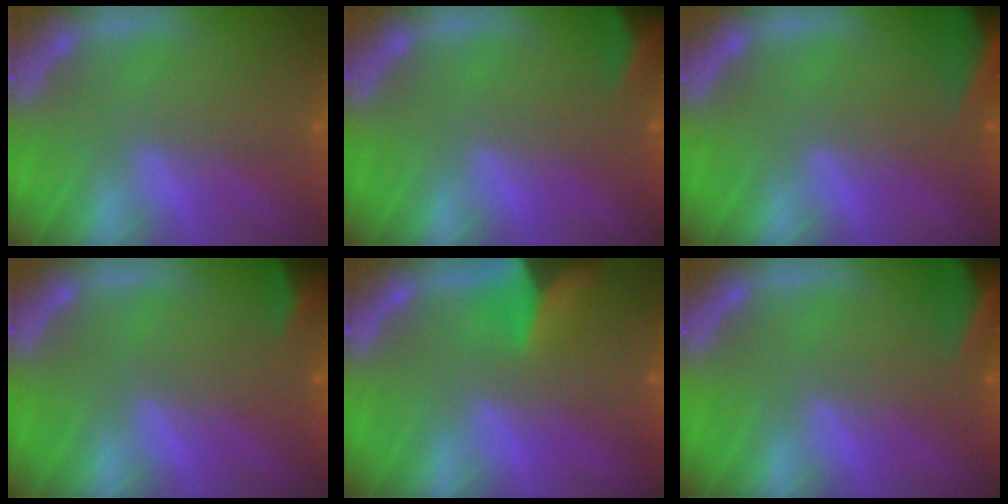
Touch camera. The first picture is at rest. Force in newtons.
{"total": 4.0}
{"total": 9.5}
{"total": 2.9}
{"total": 5.4}
{"total": 7.5}